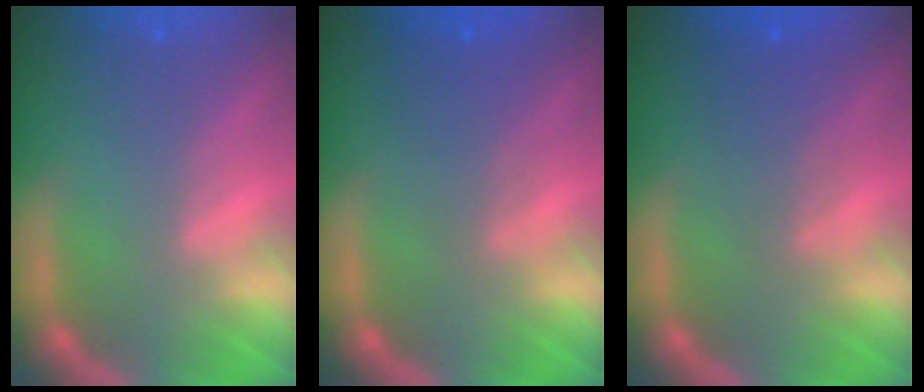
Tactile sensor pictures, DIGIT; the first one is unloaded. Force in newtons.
{"total": 3.1}
{"total": 3.0}